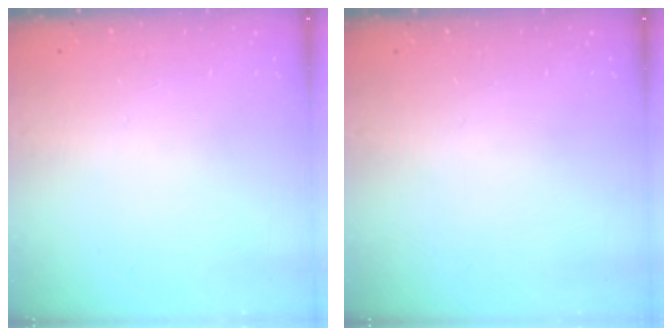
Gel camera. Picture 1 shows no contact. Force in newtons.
{"total": 0.0}